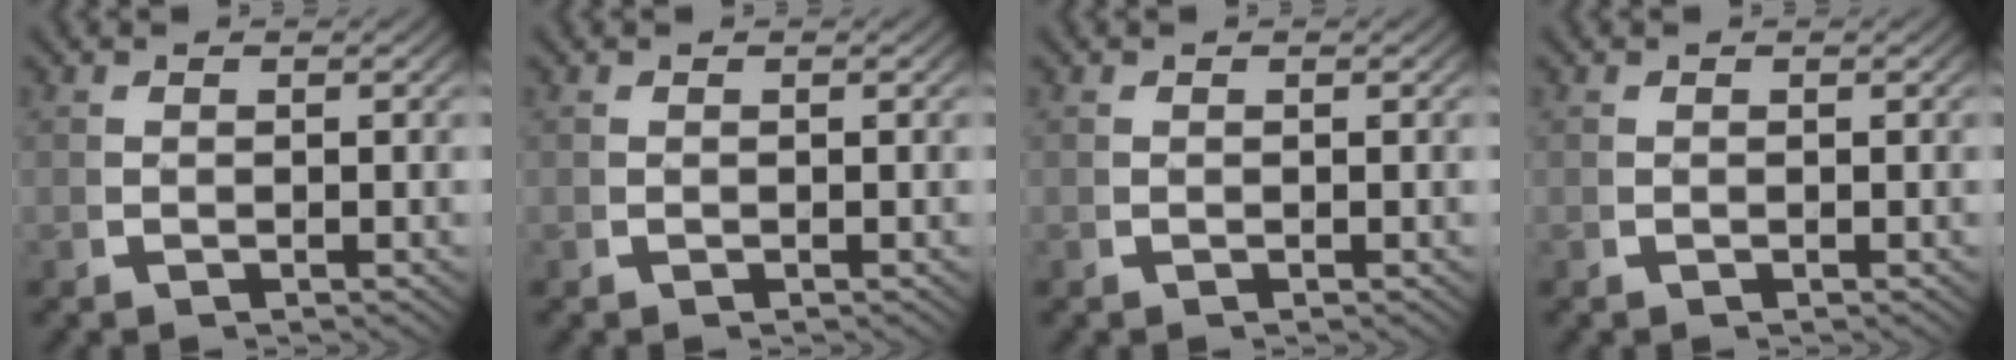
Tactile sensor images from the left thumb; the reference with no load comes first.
{"total": 0.0}
{"total": 0.0}
{"total": 0.0}